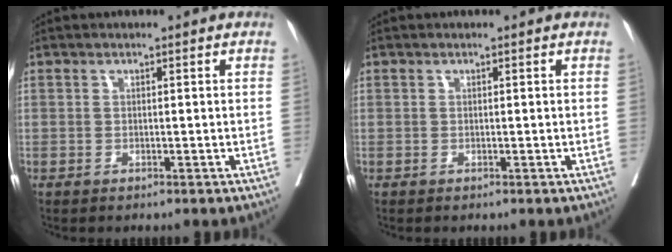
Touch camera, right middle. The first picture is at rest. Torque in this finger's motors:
{"motor_torque": [0.05, -0.05, -0.01, 0.00]}